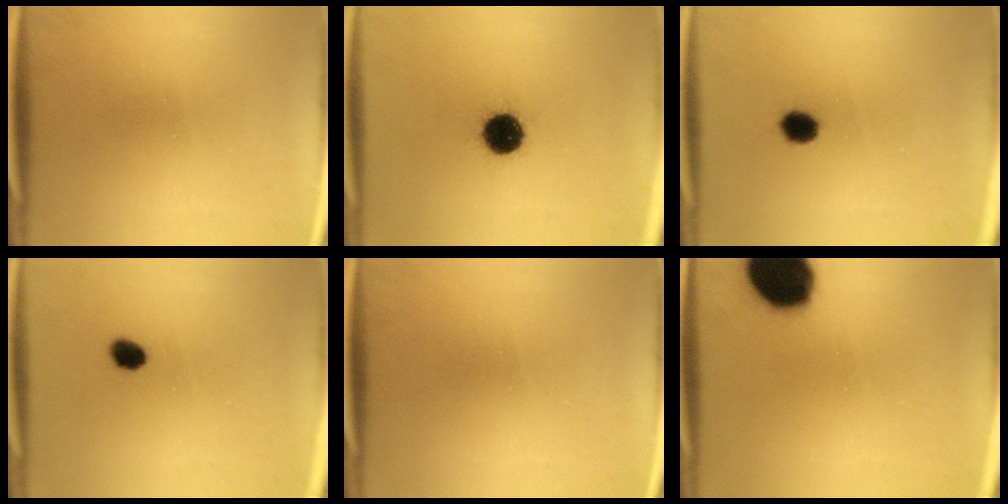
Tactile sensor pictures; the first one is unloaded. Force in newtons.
{"total": 10.4}
{"total": 4.1}
{"total": 2.7}
{"total": 0.0}
{"total": 18.7}